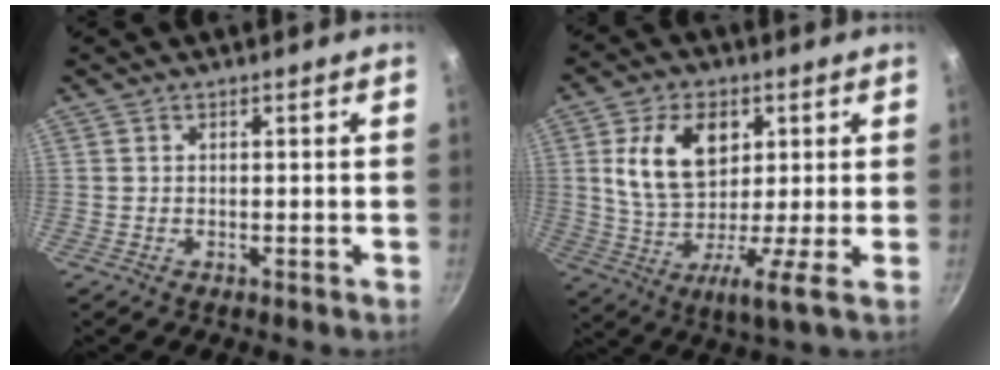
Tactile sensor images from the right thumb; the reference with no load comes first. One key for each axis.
{"total": 14.0, "fx": 3.8, "fy": 7.4, "fz": 11.3, "tx": -0.187, "ty": -0.007, "tz": 0.051}